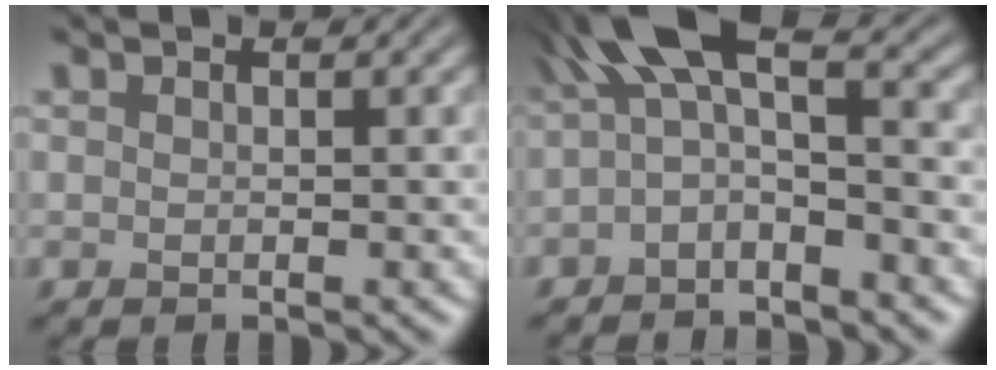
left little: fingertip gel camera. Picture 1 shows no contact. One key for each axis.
{"total": 6.0, "fx": 0.1, "fy": 2.4, "fz": 5.4, "tx": -0.097, "ty": 0.022, "tz": -0.019}